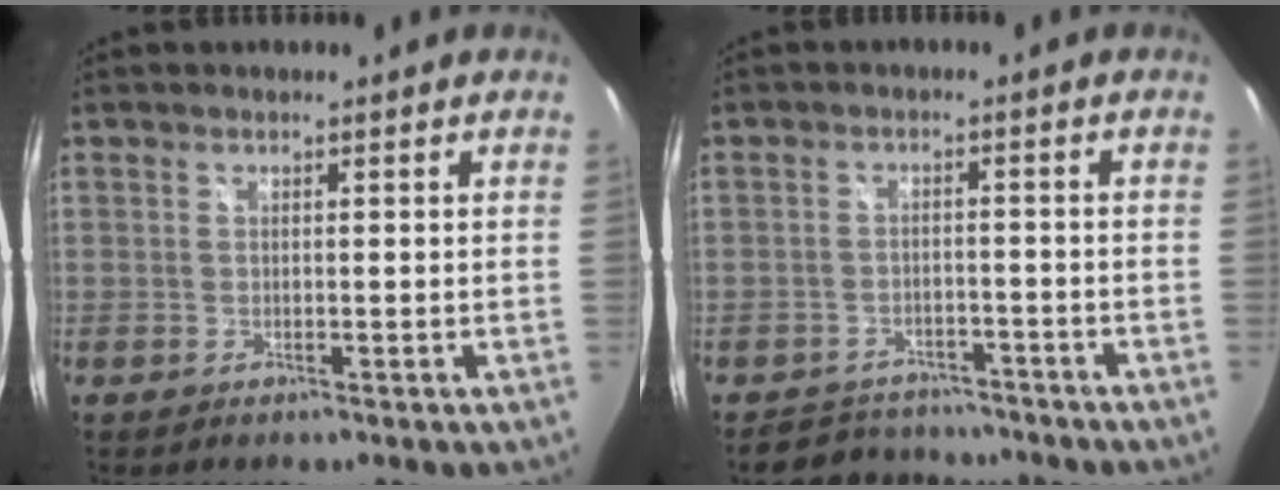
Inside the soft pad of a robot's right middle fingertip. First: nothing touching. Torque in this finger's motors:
{"motor_torque": [0.28, -0.43, -0.03, -0.01]}